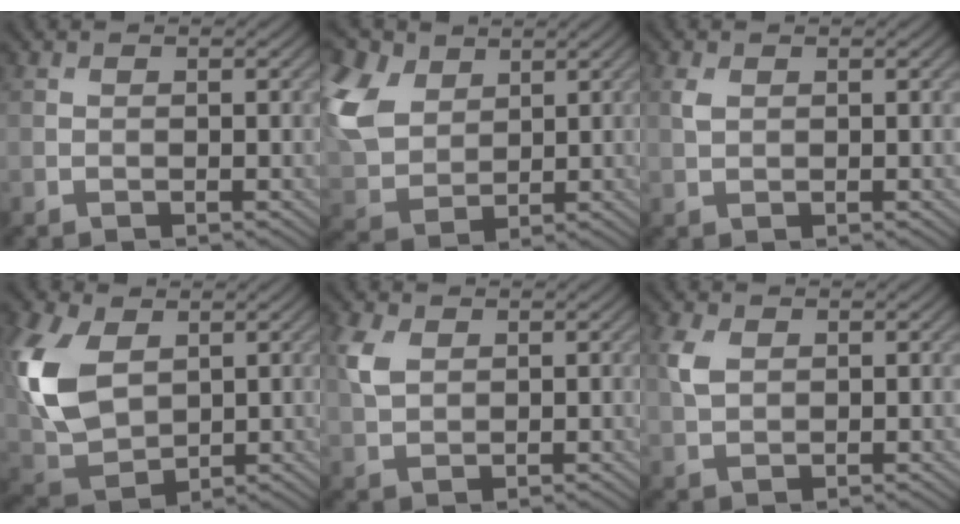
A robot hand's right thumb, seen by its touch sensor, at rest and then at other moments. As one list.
[{"total": 11.0, "force": [4.4, 7.4, 6.8], "torque": [-0.212, 0.021, 0.090]}, {"total": 1.3, "force": [0.5, 0.8, 0.9], "torque": [-0.025, 0.001, 0.012]}, {"total": 12.2, "force": [3.1, 8.0, 8.7], "torque": [-0.252, 0.010, 0.064]}, {"total": 3.6, "force": [1.4, 2.4, 2.4], "torque": [-0.065, 0.005, 0.028]}, {"total": 3.0, "force": [1.1, 2.0, 2.0], "torque": [-0.054, 0.005, 0.021]}]